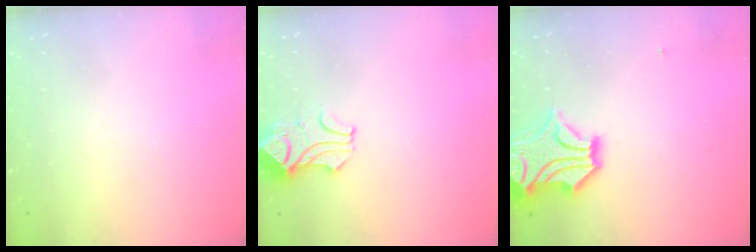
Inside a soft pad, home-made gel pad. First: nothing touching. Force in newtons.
{"total": 3.4, "press": 3.3, "slide": 1.1}
{"total": 6.6, "press": 6.2, "slide": 2.1}